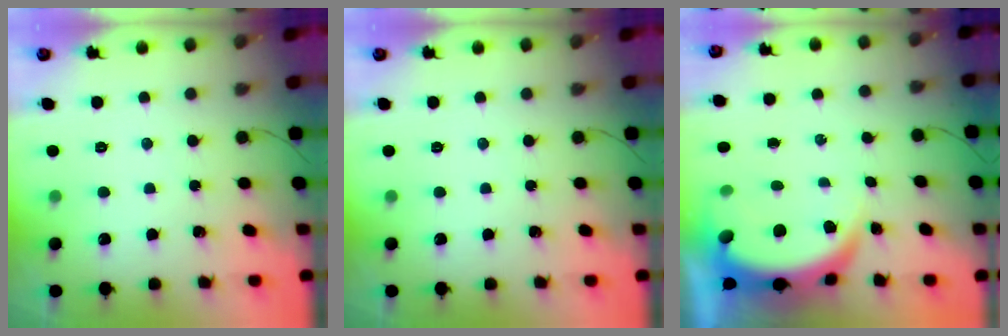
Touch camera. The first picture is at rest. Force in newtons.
{"total": 0.0}
{"total": 6.3, "press": 6.3, "slide": 0.9}